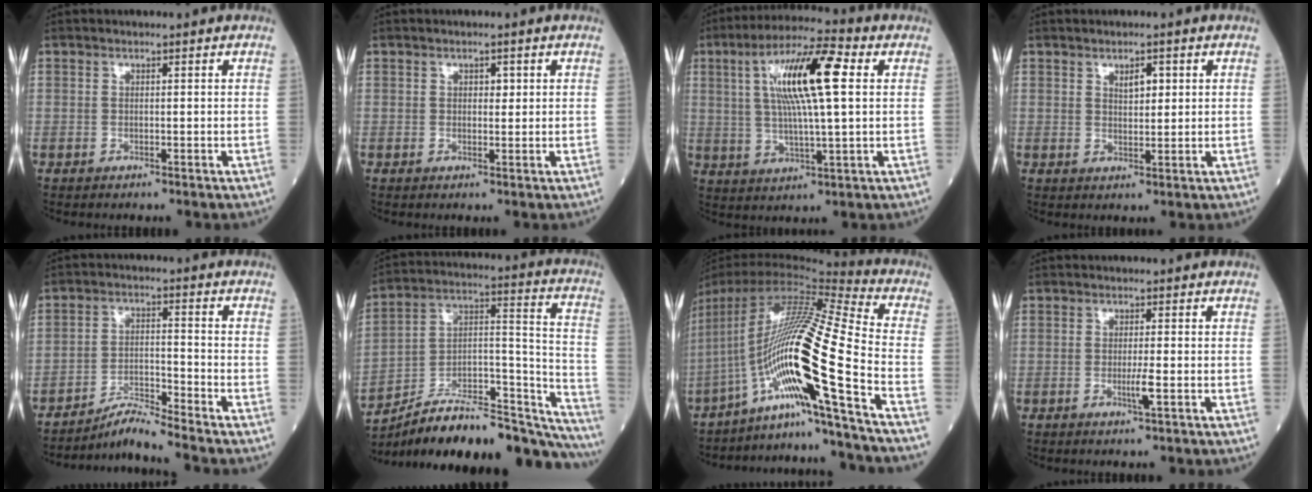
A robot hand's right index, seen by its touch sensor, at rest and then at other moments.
{"total": 1.4, "force": [0.5, 0.8, 1.0], "torque": [-0.012, 0.001, 0.005]}
{"total": 14.2, "force": [3.4, 1.8, 13.6], "torque": [-0.254, 0.020, 0.056]}
{"total": 2.7, "force": [1.2, 1.1, 2.1], "torque": [-0.035, -0.001, 0.022]}
{"total": 5.7, "force": [-5.3, -1.6, 1.1], "torque": [-0.025, -0.014, -0.097]}
{"total": 28.5, "force": [-24.8, 5.8, 12.8], "torque": [-0.140, 0.037, -0.370]}
{"total": 20.6, "force": [-9.8, -2.3, 18.0], "torque": [-0.361, -0.005, -0.183]}
{"total": 2.2, "force": [-0.7, -0.3, 2.1], "torque": [-0.040, -0.004, -0.013]}